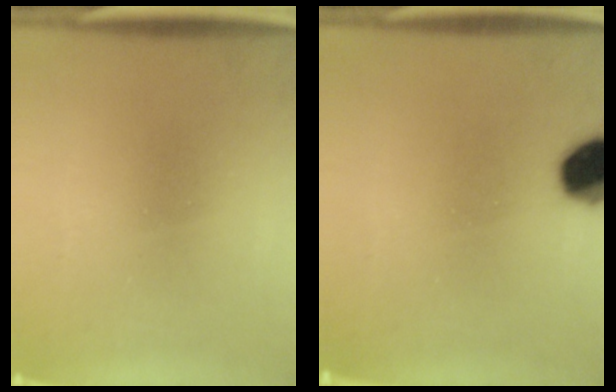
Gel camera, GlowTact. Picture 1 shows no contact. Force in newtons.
{"total": 10.9}